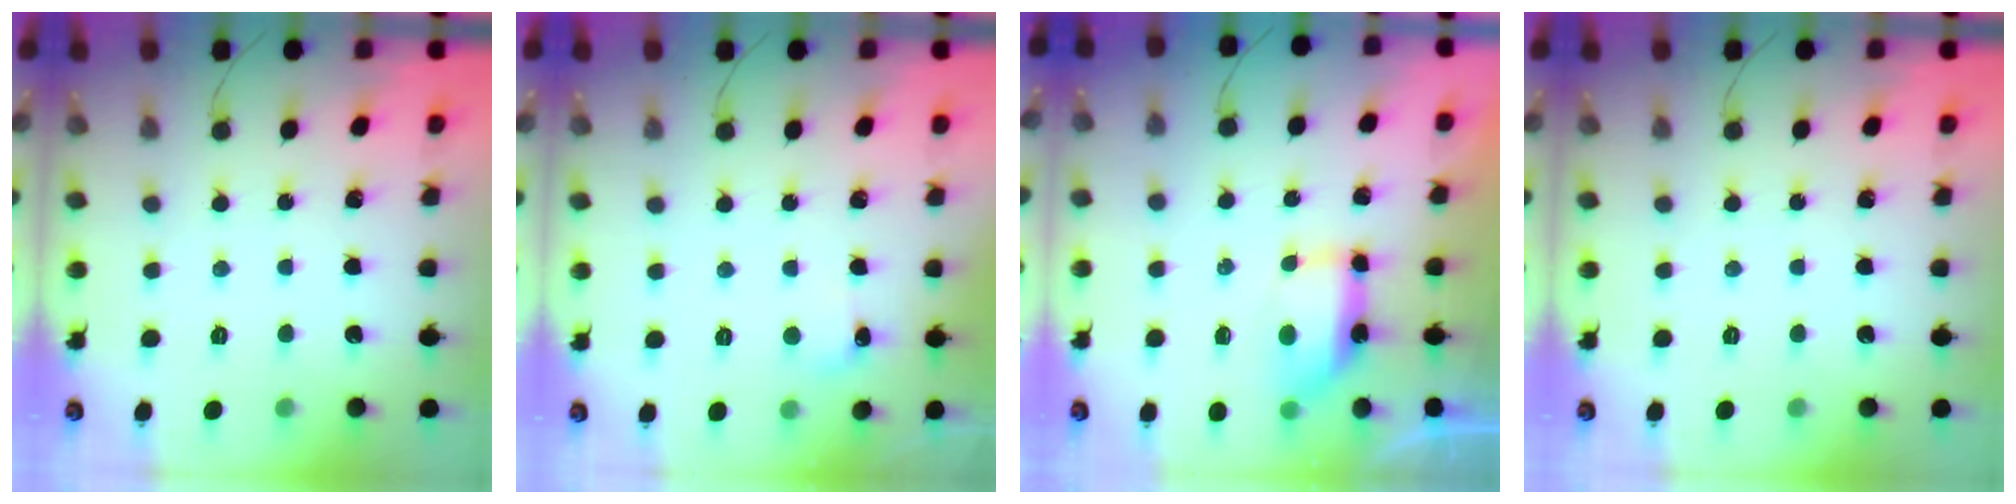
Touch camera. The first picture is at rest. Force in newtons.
{"total": 4.8, "press": 4.5, "slide": 1.4}
{"total": 11.2, "press": 8.8, "slide": 6.9}
{"total": 0.0}